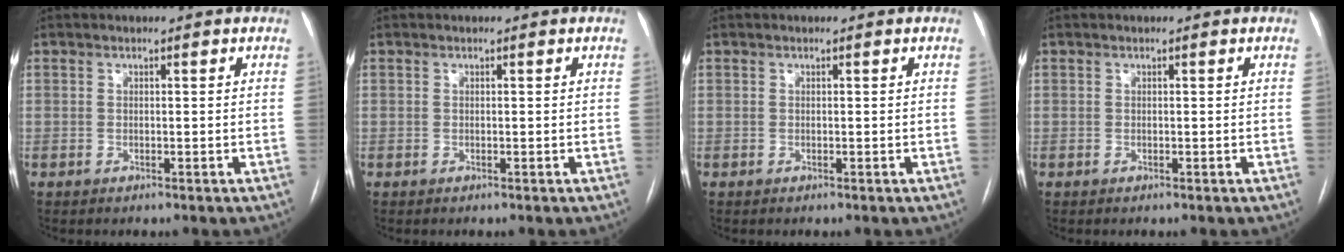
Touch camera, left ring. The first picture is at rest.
{"total": 0.0}
{"total": 0.0}
{"total": 0.0}